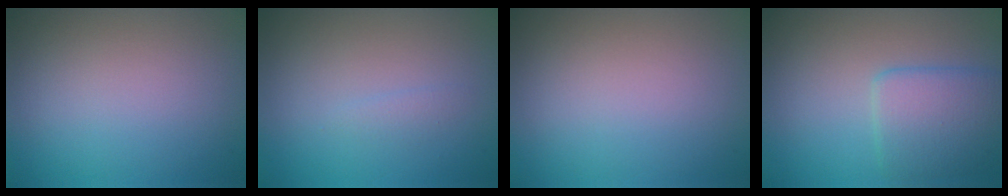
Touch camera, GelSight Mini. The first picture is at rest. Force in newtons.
{"total": 0.7, "press": 0.7, "slide": 0.0}
{"total": 0.0}
{"total": 3.8, "press": 3.8, "slide": 0.3}